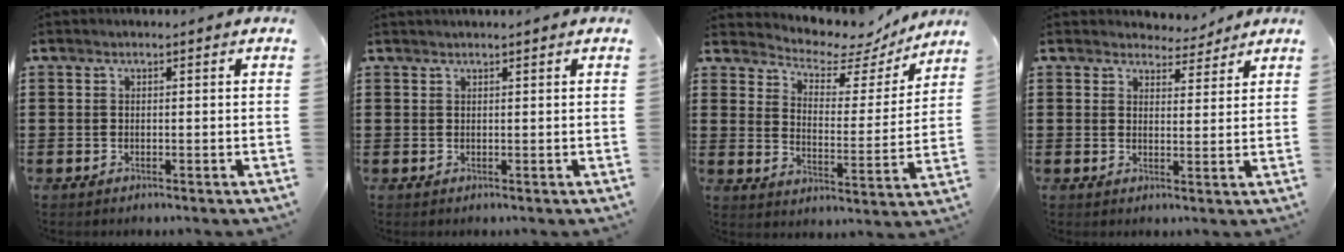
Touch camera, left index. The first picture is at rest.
{"total": 0.6, "force": [0.6, -0.1, 0.2], "torque": [-0.005, -0.003, 0.012]}
{"total": 4.8, "force": [4.2, 1.8, 1.1], "torque": [-0.045, -0.036, 0.064]}
{"total": 3.6, "force": [3.3, 1.2, 0.6], "torque": [-0.013, -0.009, 0.061]}